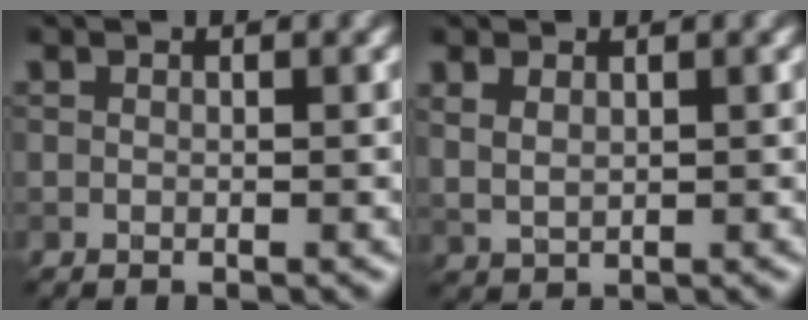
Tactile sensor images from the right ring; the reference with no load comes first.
{"total": 1.8, "force": [0.8, 1.0, 1.2], "torque": [-0.029, -0.002, 0.021]}